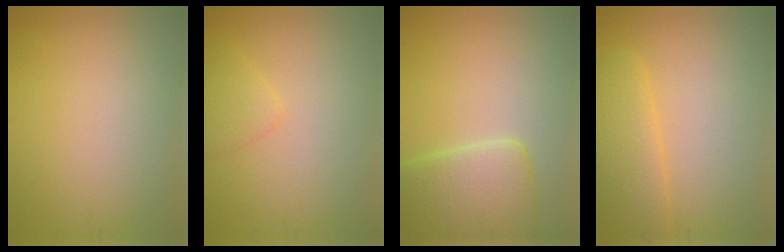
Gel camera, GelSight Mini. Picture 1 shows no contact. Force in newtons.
{"total": 1.5, "press": 1.5, "slide": 0.1}
{"total": 6.2, "press": 6.2, "slide": 0.4}
{"total": 5.2, "press": 5.2, "slide": 0.3}